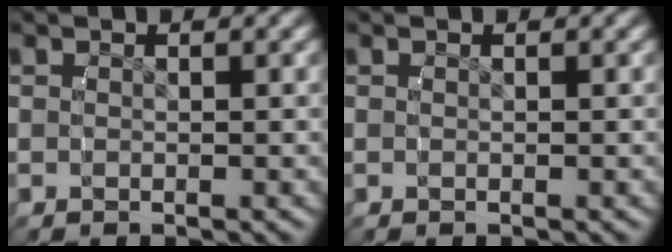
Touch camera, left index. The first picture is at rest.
{"total": 0.0}